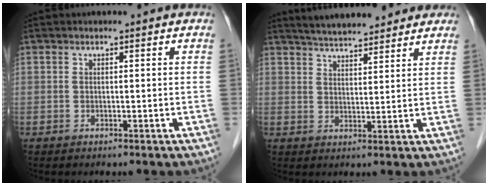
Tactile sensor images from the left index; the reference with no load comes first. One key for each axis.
{"total": 11.2, "fx": 10.1, "fy": 2.4, "fz": 4.3, "tx": -0.060, "ty": 0.023, "tz": 0.142}